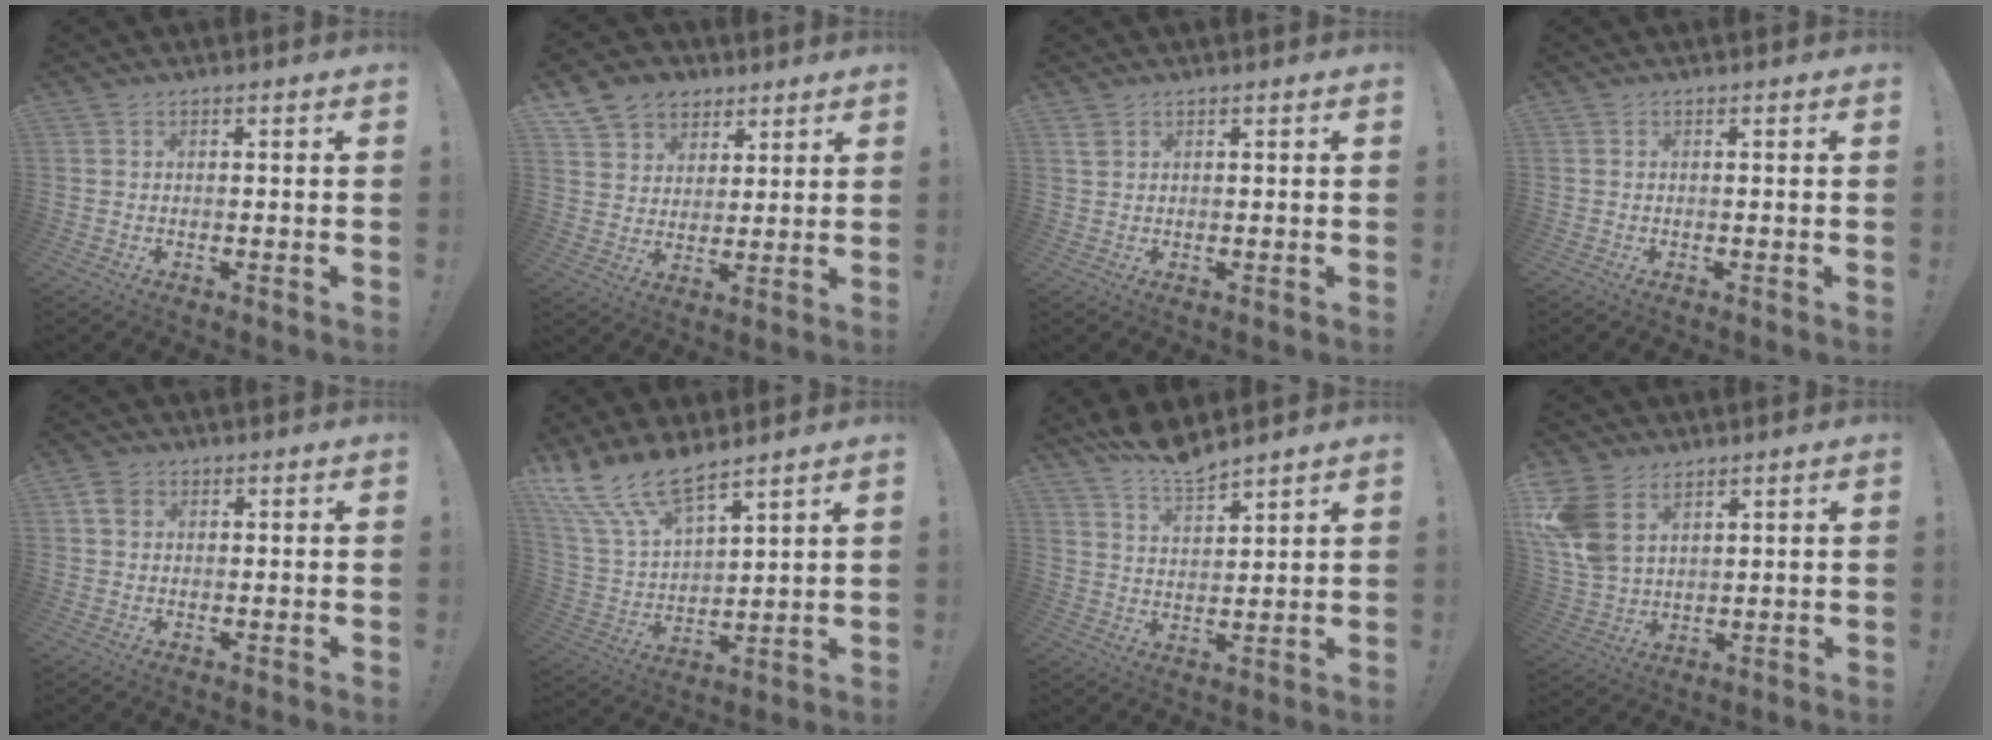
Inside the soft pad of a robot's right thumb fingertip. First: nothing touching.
{"total": 10.8, "force": [6.3, 8.2, 2.8], "torque": [-0.042, -0.038, 0.127]}
{"total": 1.8, "force": [1.1, 0.9, 1.0], "torque": [-0.014, -0.002, 0.020]}
{"total": 0.0}
{"total": 3.6, "force": [1.1, 2.9, 1.9], "torque": [-0.023, 0.001, 0.020]}
{"total": 15.5, "force": [12.7, 5.2, 7.1], "torque": [-0.156, -0.089, 0.242]}
{"total": 8.4, "force": [7.9, 1.0, 2.4], "torque": [-0.049, -0.059, 0.146]}
{"total": 11.6, "force": [5.8, 7.9, 6.2], "torque": [-0.122, -0.024, 0.120]}